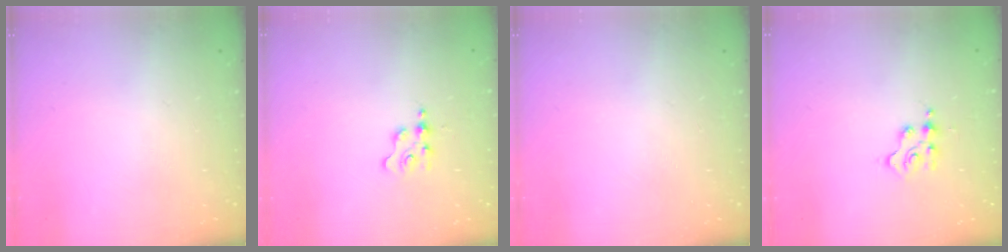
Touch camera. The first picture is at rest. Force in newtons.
{"total": 1.9, "press": 1.9, "slide": 0.2}
{"total": 0.0}
{"total": 2.7, "press": 2.7, "slide": 0.3}